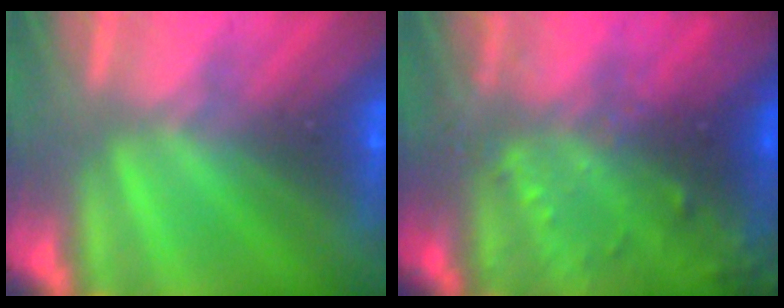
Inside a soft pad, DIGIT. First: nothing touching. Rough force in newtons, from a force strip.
{"total": 9.4}